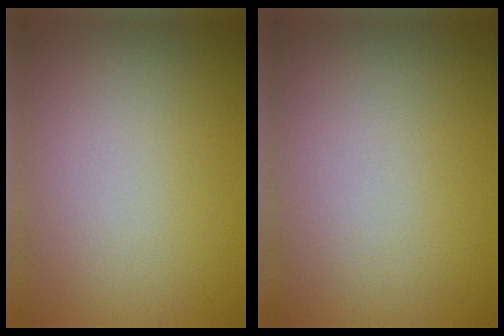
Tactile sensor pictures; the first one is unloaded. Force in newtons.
{"total": 0.0}